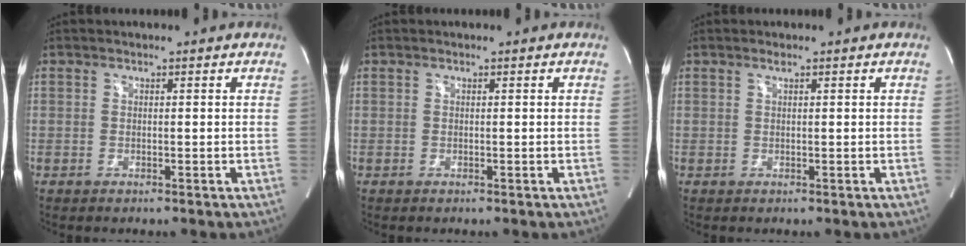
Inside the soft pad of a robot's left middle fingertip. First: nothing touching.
{"total": 0.0}
{"total": 0.6, "force": [0.4, 0.0, 0.4], "torque": [-0.011, 0.001, 0.010]}